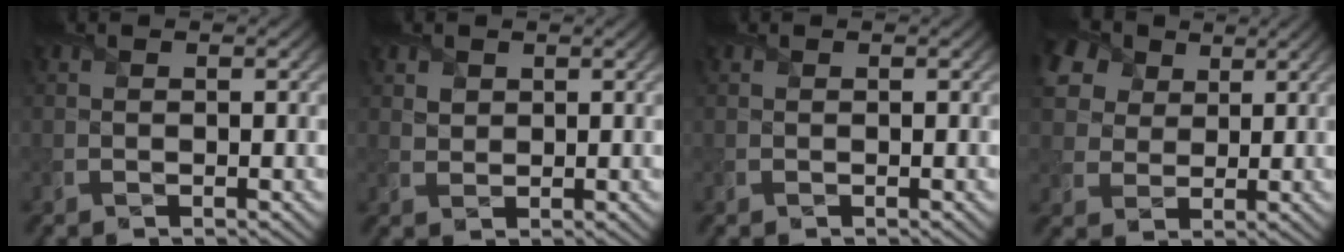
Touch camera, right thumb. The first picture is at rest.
{"total": 1.5, "force": [1.0, 1.1, 0.4], "torque": [-0.014, -0.002, 0.022]}
{"total": 0.0}
{"total": 9.4, "force": [4.8, 6.6, 4.7], "torque": [-0.139, 0.028, 0.081]}